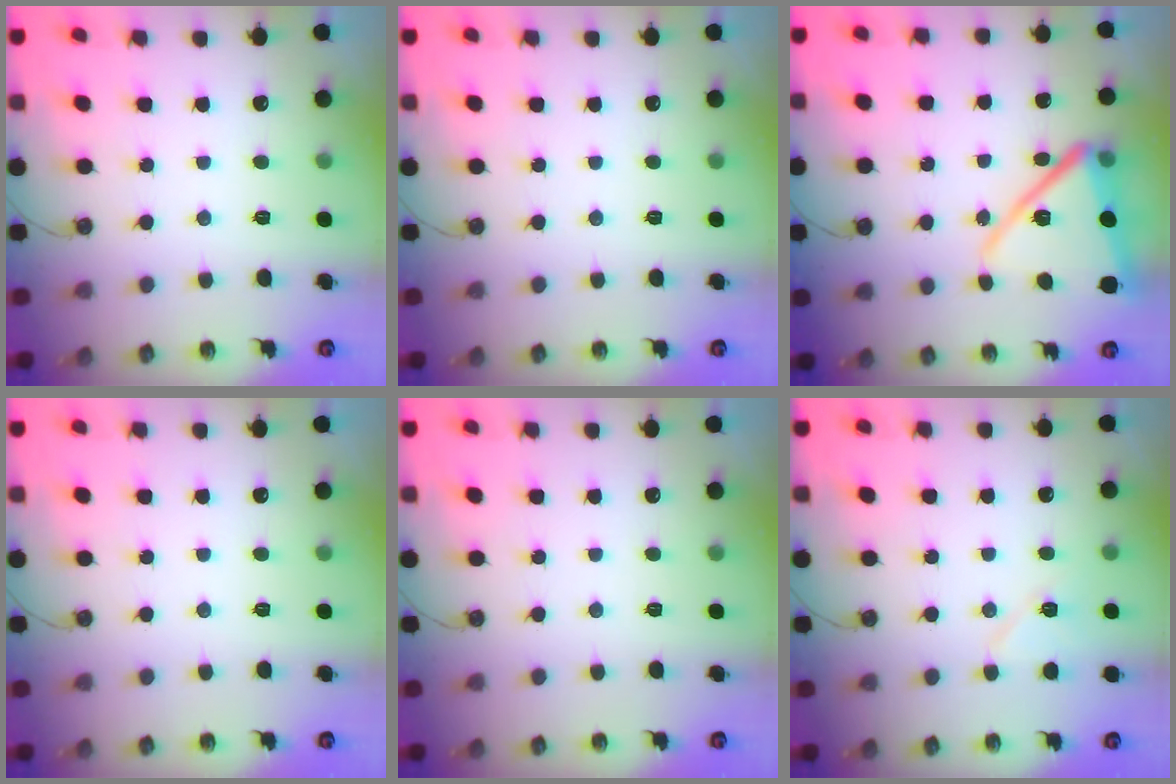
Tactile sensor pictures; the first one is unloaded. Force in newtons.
{"total": 0.0}
{"total": 16.7, "press": 16.5, "slide": 2.4}
{"total": 0.0}
{"total": 0.0}
{"total": 7.0, "press": 7.0, "slide": 1.1}